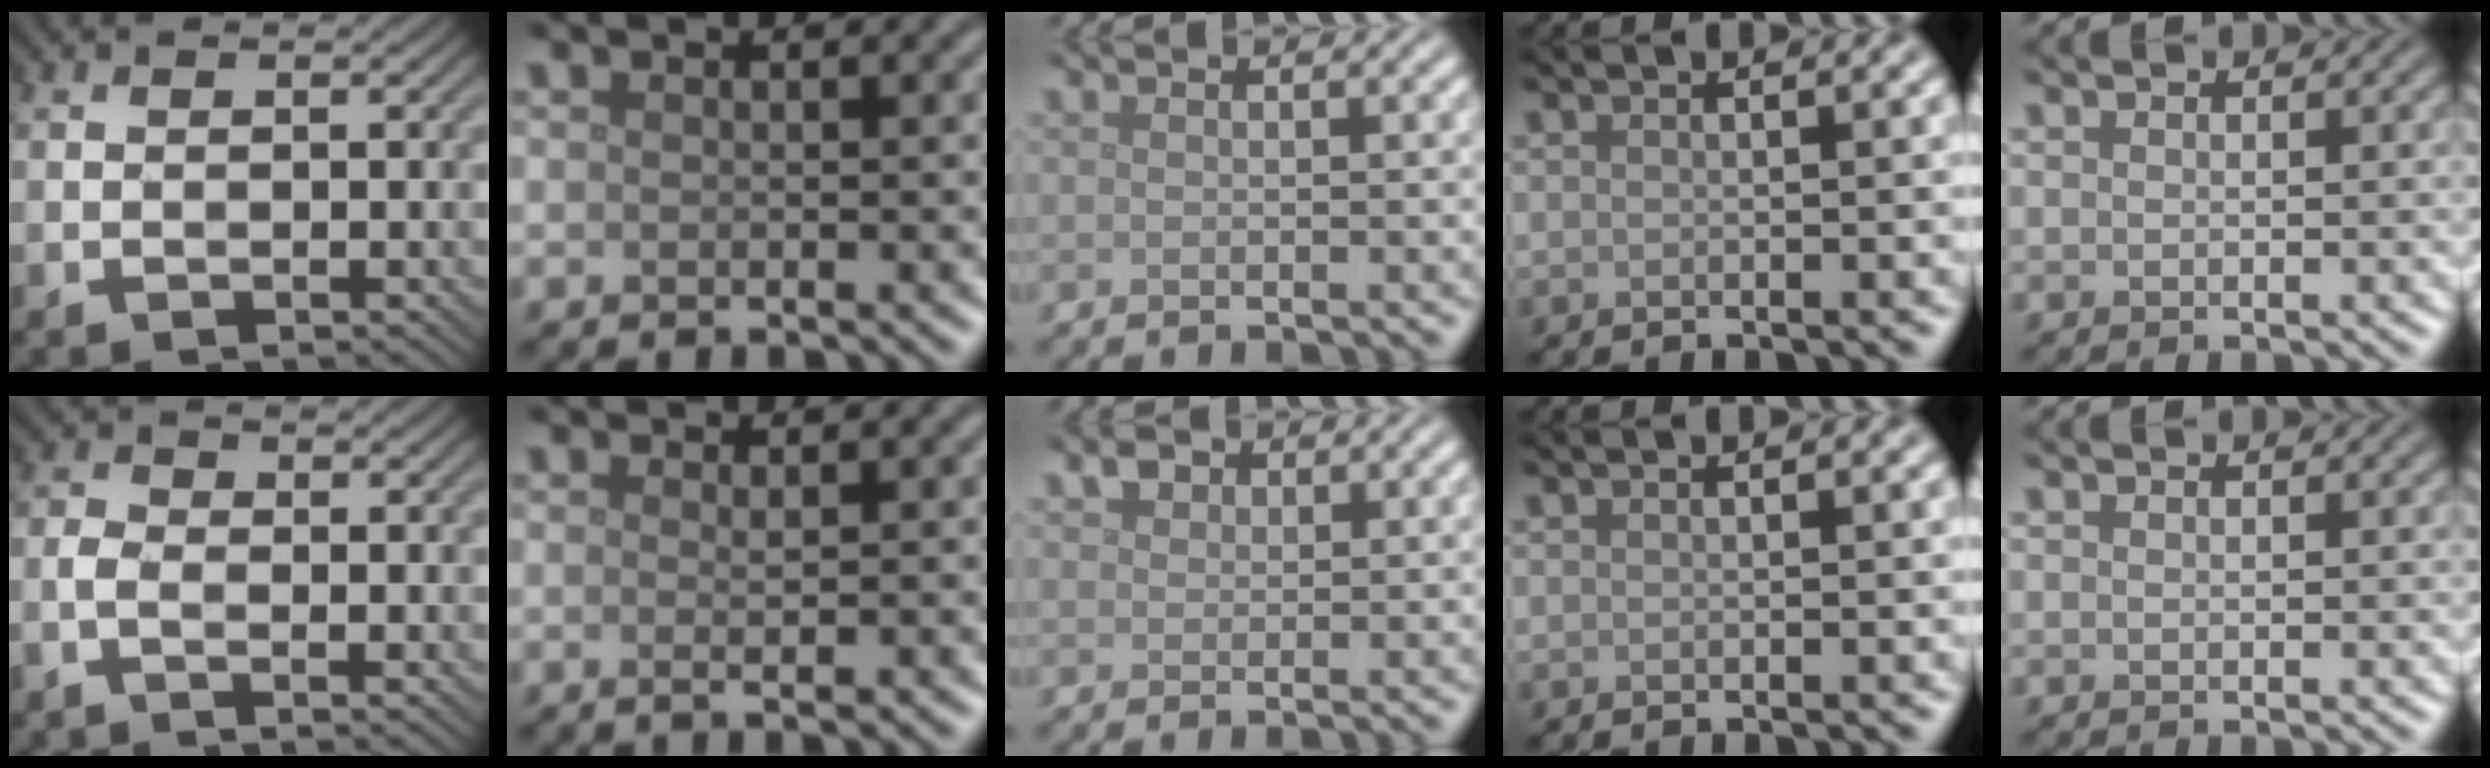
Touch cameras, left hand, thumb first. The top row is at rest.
{"thumb": {"total": 2.2, "force": [-1.3, 1.0, 1.5], "torque": [-0.043, 0.005, -0.035]}, "index": {"total": 1.4, "force": [0.0, 0.3, 1.3], "torque": [-0.020, -0.002, -0.004]}, "middle": {"total": 1.3, "force": [0.8, 1.0, 0.4], "torque": [-0.007, 0.003, 0.013]}}